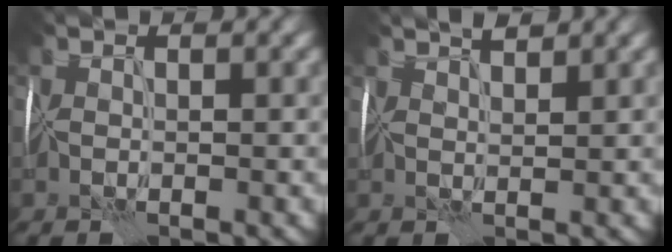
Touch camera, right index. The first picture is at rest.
{"total": 2.9, "force": [2.4, 0.8, 1.3], "torque": [-0.013, 0.023, 0.026]}